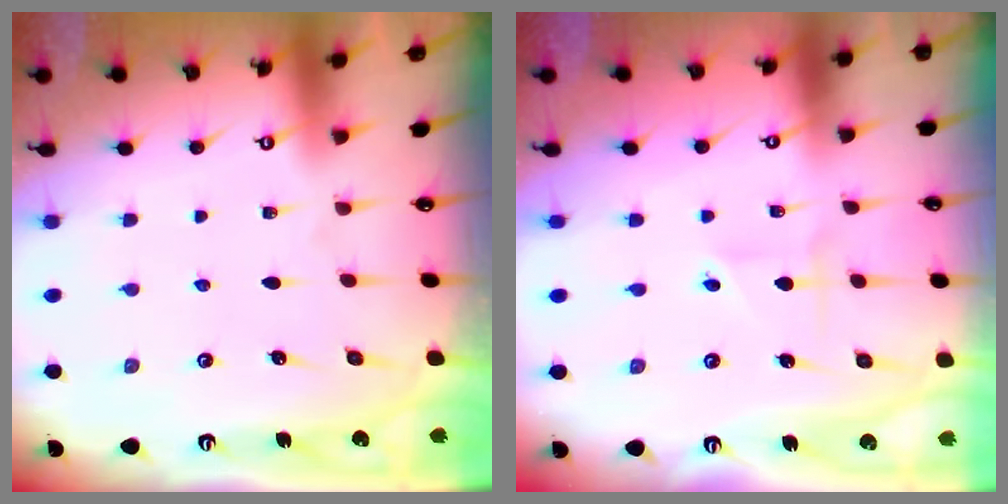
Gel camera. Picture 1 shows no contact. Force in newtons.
{"total": 1.8, "press": 1.7, "slide": 0.4}